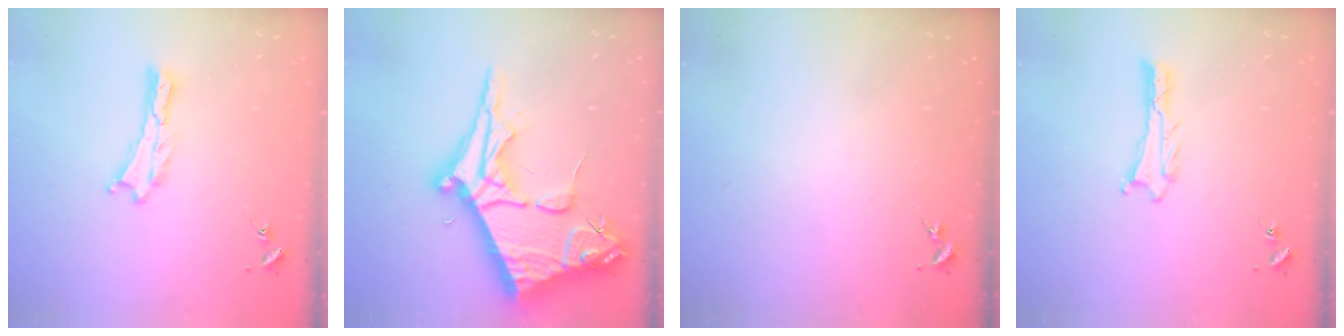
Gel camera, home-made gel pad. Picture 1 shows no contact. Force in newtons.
{"total": 16.1, "press": 16.1, "slide": 1.6}
{"total": 0.0}
{"total": 0.8, "press": 0.7, "slide": 0.1}